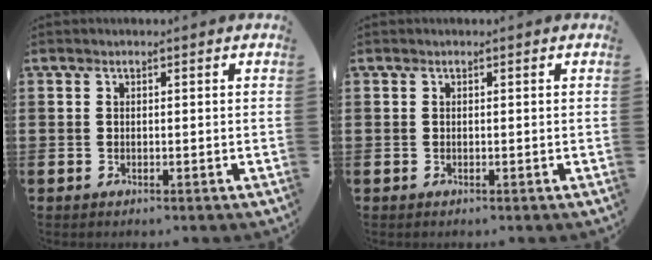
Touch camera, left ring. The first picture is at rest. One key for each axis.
{"total": 0.0}